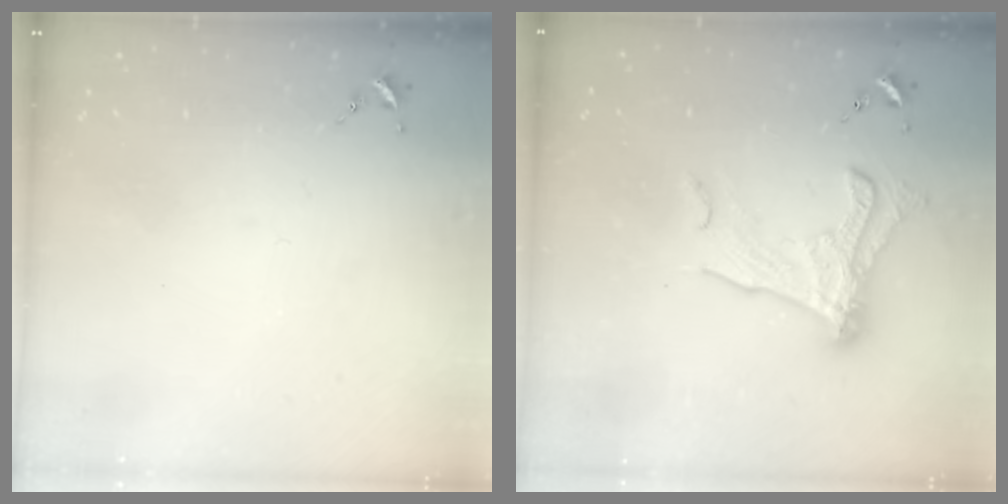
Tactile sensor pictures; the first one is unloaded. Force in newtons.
{"total": 15.4, "press": 15.4, "slide": 1.3}